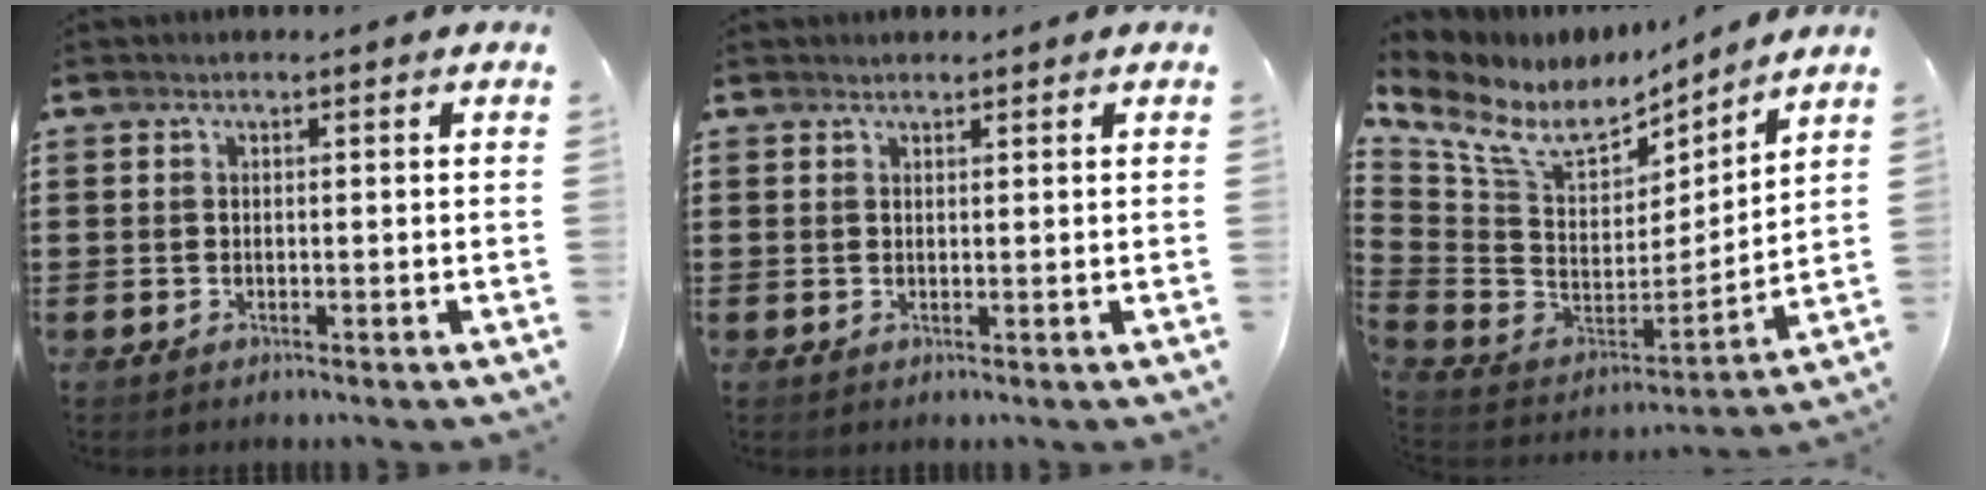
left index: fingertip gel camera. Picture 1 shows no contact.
{"total": 0.8, "force": [0.7, 0.3, -0.3], "torque": [0.003, 0.000, 0.014]}
{"total": 10.0, "force": [6.8, 5.1, 5.3], "torque": [-0.147, -0.046, 0.119]}